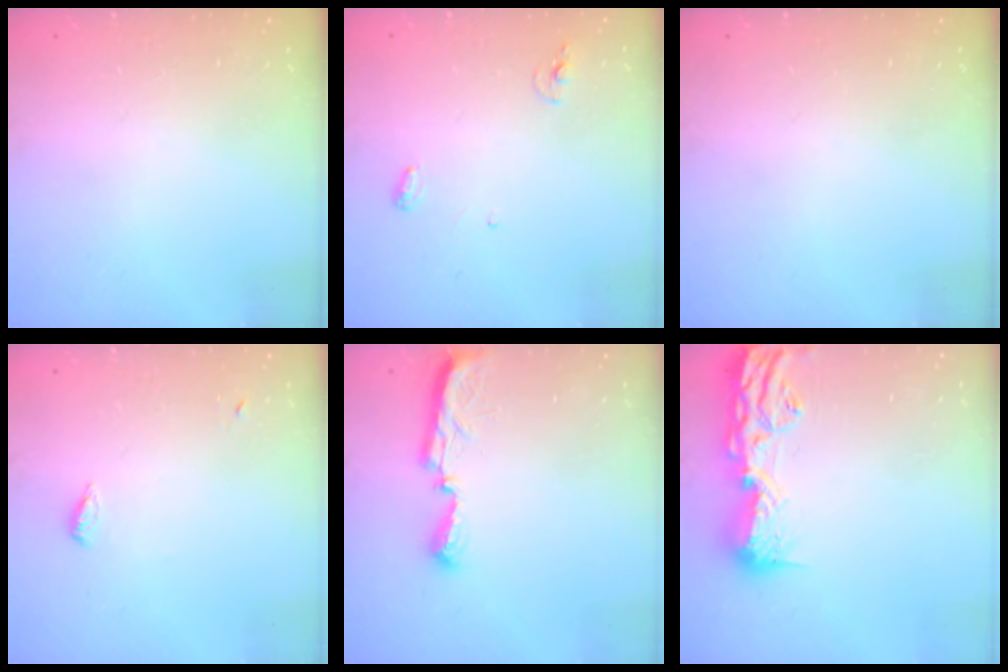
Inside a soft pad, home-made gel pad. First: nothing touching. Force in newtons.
{"total": 5.4, "press": 5.2, "slide": 1.4}
{"total": 0.0}
{"total": 3.1, "press": 3.0, "slide": 0.7}
{"total": 7.7, "press": 7.6, "slide": 0.7}
{"total": 16.3, "press": 15.9, "slide": 3.5}